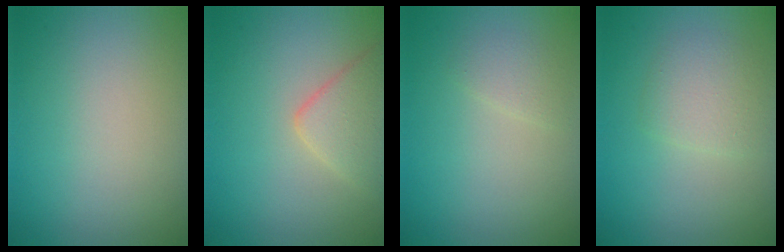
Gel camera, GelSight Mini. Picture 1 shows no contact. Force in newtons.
{"total": 3.2, "press": 3.2, "slide": 0.1}
{"total": 1.2, "press": 1.2, "slide": 0.0}
{"total": 2.3, "press": 2.3, "slide": 0.0}